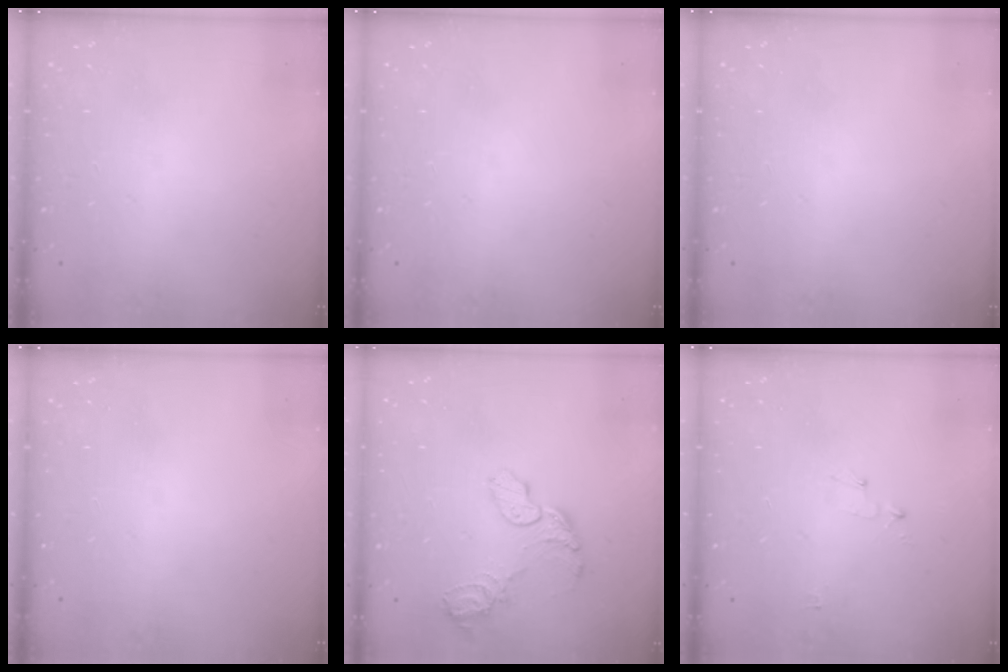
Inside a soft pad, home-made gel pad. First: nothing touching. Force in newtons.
{"total": 0.0}
{"total": 0.0}
{"total": 0.0}
{"total": 9.3, "press": 9.3, "slide": 0.9}
{"total": 2.8, "press": 2.8, "slide": 0.3}